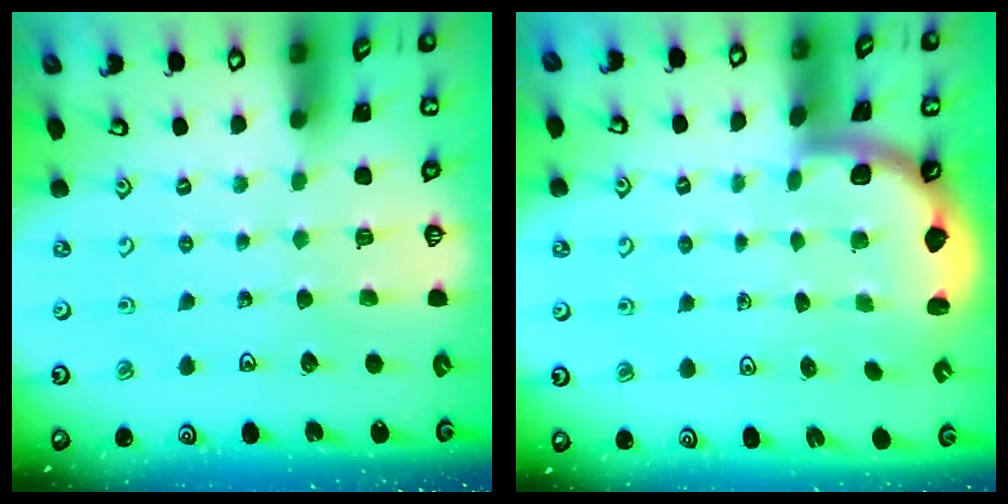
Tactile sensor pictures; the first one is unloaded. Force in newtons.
{"total": 1.6, "press": 1.6, "slide": 0.1}